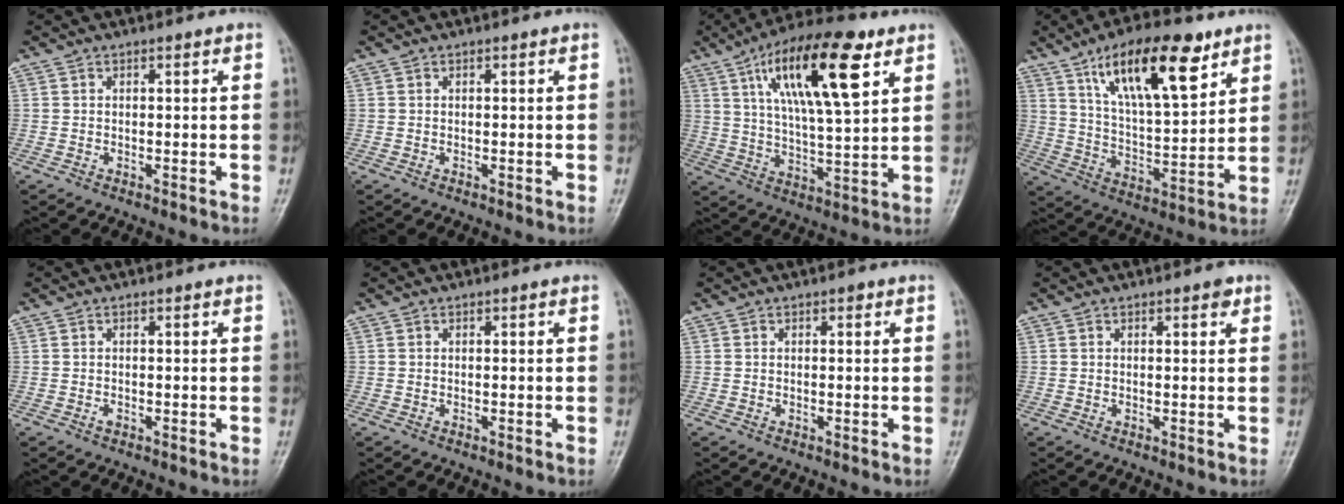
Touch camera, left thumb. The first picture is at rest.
{"total": 0.0}
{"total": 19.4, "force": [8.8, 6.0, 16.3], "torque": [-0.258, -0.020, 0.149]}
{"total": 18.4, "force": [10.2, 6.6, 13.9], "torque": [-0.200, -0.041, 0.178]}
{"total": 0.7, "force": [-0.1, 0.4, 0.5], "torque": [-0.005, -0.001, -0.002]}
{"total": 0.0}
{"total": 0.6, "force": [0.3, 0.3, 0.4], "torque": [-0.002, 0.001, 0.001]}
{"total": 1.5, "force": [0.9, 0.6, 1.1], "torque": [-0.010, -0.002, 0.009]}